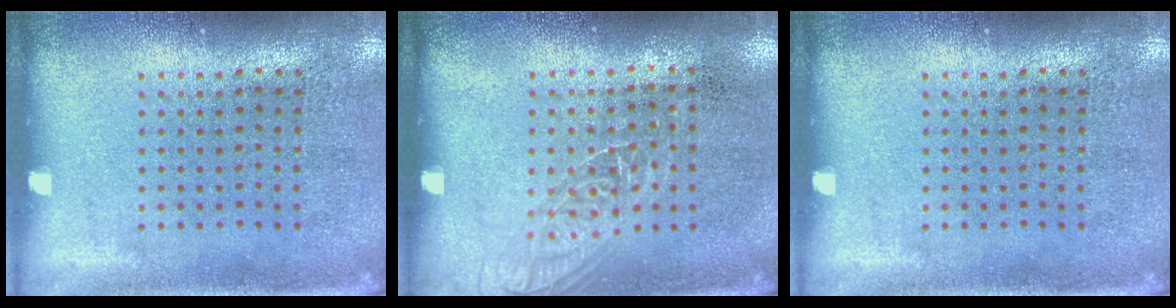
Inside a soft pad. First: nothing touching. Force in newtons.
{"total": 1.1, "press": 1.0, "slide": 0.5}
{"total": 0.0}